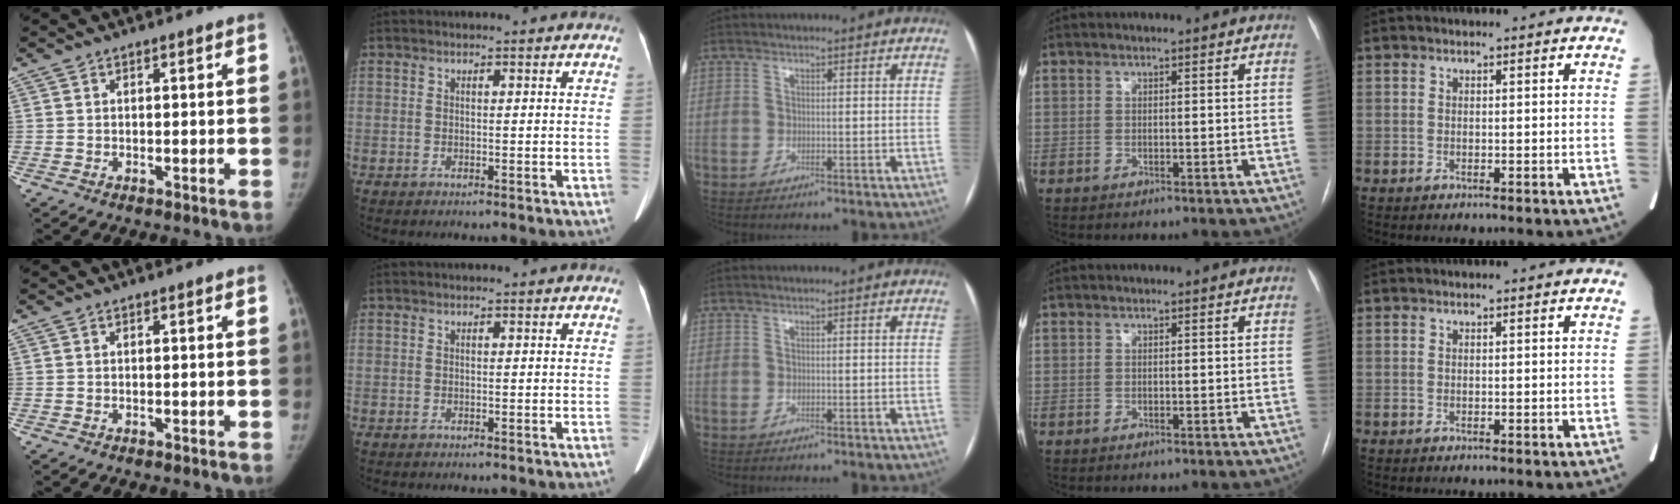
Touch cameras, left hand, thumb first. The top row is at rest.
{}